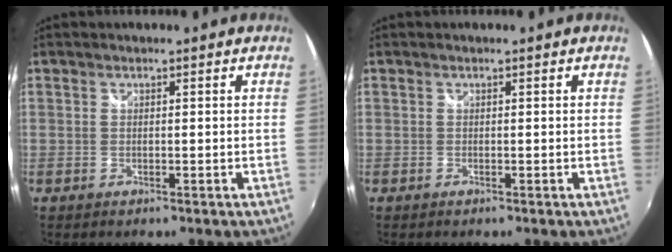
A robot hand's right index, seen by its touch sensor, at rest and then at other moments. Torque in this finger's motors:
{"motor_torque": [0.09, -0.05, 0.03, 0.01]}